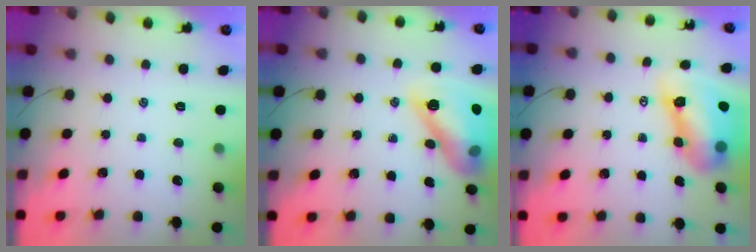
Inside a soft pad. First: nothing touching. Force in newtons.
{"total": 16.3, "press": 16.1, "slide": 2.6}
{"total": 11.9, "press": 11.4, "slide": 3.4}